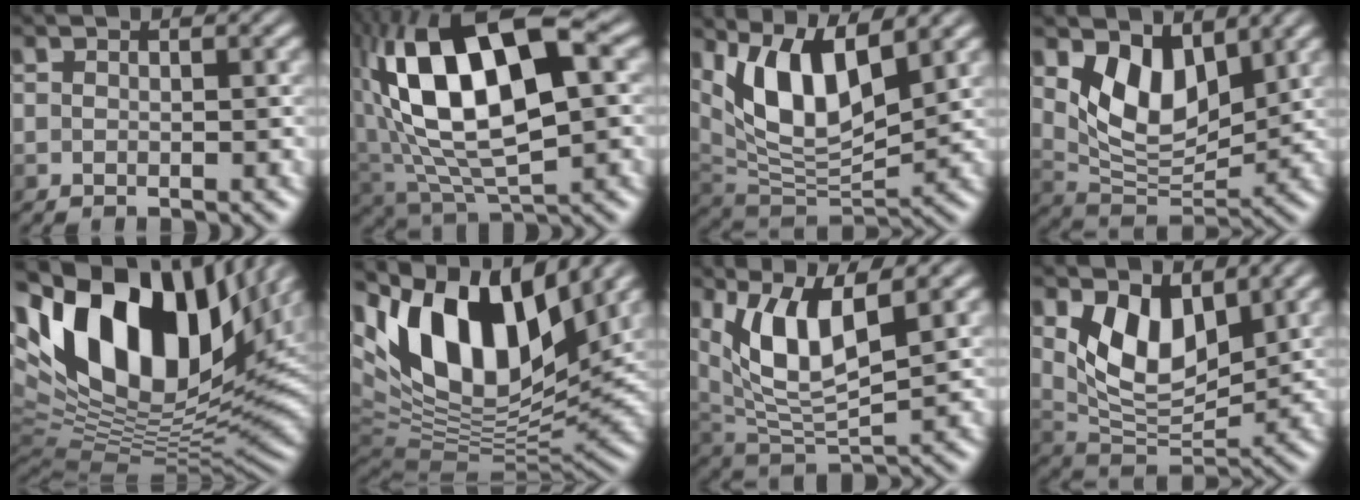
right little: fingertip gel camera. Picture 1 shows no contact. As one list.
[{"total": 13.6, "force": [1.3, 6.7, 11.8], "torque": [-0.217, 0.021, 0.016]}, {"total": 8.8, "force": [4.0, 3.3, 7.1], "torque": [-0.135, 0.001, 0.076]}, {"total": 5.8, "force": [2.6, 3.2, 4.1], "torque": [-0.078, -0.014, 0.044]}, {"total": 17.2, "force": [4.7, 8.4, 14.2], "torque": [-0.271, 0.024, 0.078]}, {"total": 14.0, "force": [5.7, 6.6, 11.0], "torque": [-0.207, 0.031, 0.097]}, {"total": 7.2, "force": [2.4, 2.5, 6.3], "torque": [-0.127, -0.004, 0.043]}, {"total": 5.6, "force": [2.0, 3.1, 4.2], "torque": [-0.083, -0.018, 0.034]}]